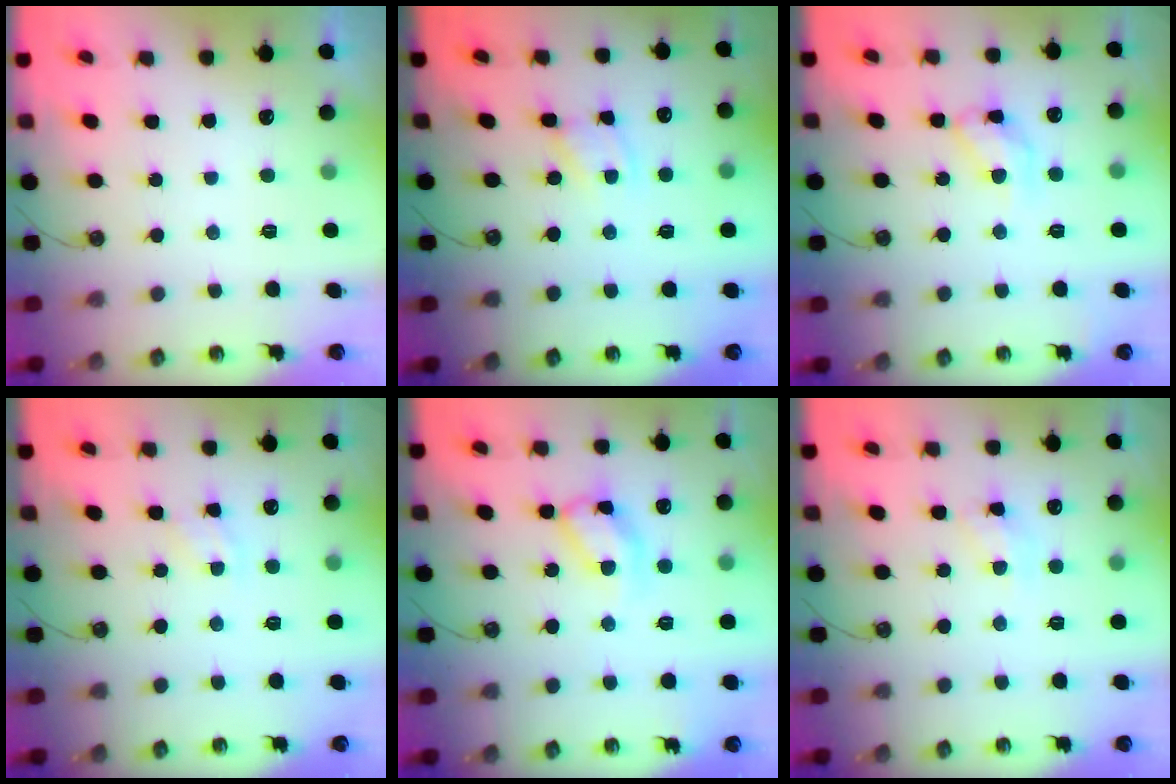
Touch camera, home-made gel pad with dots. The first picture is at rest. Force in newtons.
{"total": 1.9, "press": 1.9, "slide": 0.1}
{"total": 11.6, "press": 11.6, "slide": 0.1}
{"total": 3.5, "press": 3.4, "slide": 0.5}
{"total": 14.9, "press": 14.9, "slide": 1.2}
{"total": 4.6, "press": 4.6, "slide": 0.3}